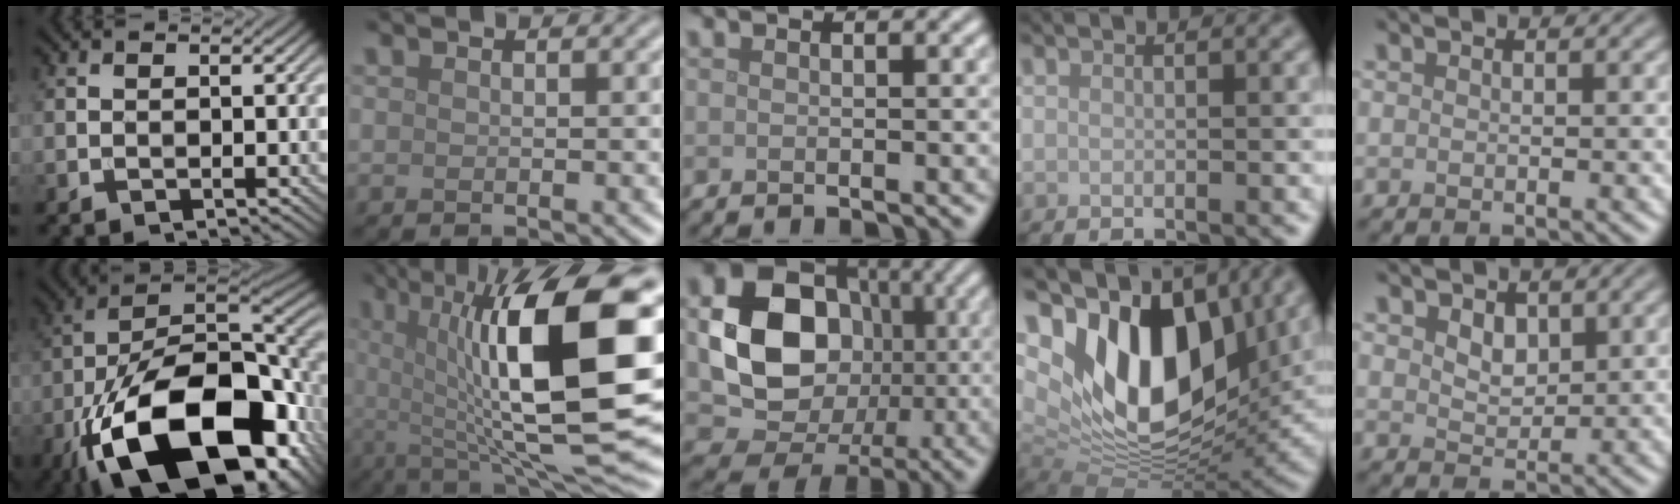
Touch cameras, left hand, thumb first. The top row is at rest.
{"thumb": {"total": 22.4, "force": [-11.3, 10.9, 15.9], "torque": [-0.293, -0.035, -0.176]}, "index": {"total": 16.7, "force": [2.3, 5.2, 15.7], "torque": [-0.240, -0.004, 0.035]}, "middle": {"total": 11.6, "force": [-0.2, 9.4, 6.9], "torque": [-0.126, -0.011, -0.004]}, "ring": {"total": 15.9, "force": [5.1, 9.2, 12.0], "torque": [-0.202, 0.000, 0.091]}, "little": {"total": 2.2, "force": [1.1, 1.4, 1.2], "torque": [-0.026, -0.003, 0.022]}}